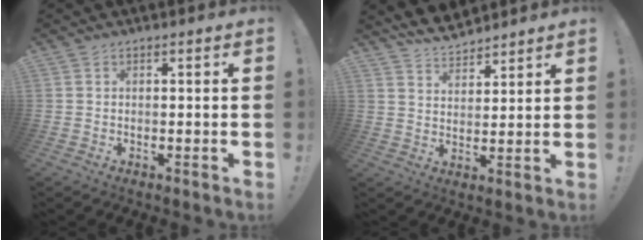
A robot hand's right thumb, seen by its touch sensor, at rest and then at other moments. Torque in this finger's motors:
{"motor_torque": [-0.36, 0.36, -0.21, 0.37, -0.01]}